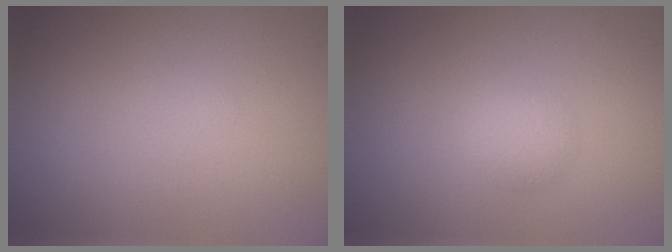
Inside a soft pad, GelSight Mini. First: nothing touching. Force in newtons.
{"total": 1.7, "press": 1.7, "slide": 0.1}